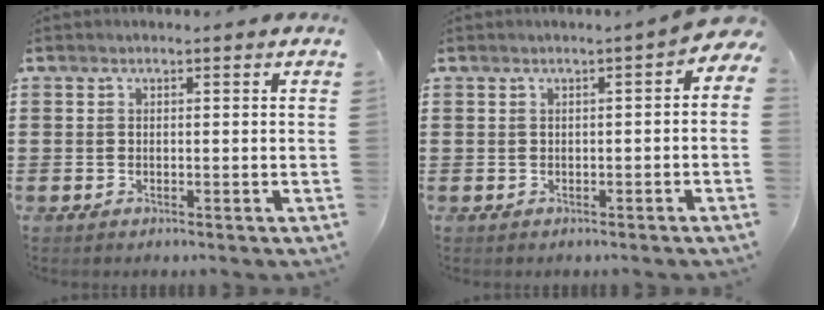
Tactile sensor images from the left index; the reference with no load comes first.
{"total": 1.0, "force": [-0.4, 0.3, 0.8], "torque": [-0.019, 0.000, -0.010]}